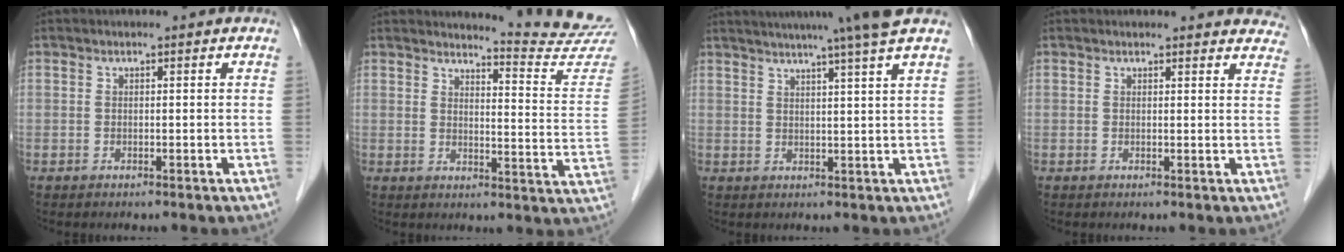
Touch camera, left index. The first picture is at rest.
{"total": 12.9, "force": [12.8, -1.5, 0.3], "torque": [-0.005, -0.117, 0.135]}
{"total": 11.5, "force": [9.5, -2.2, 6.2], "torque": [-0.095, -0.005, 0.116]}
{"total": 9.8, "force": [9.3, 2.5, 1.5], "torque": [0.019, -0.005, 0.072]}